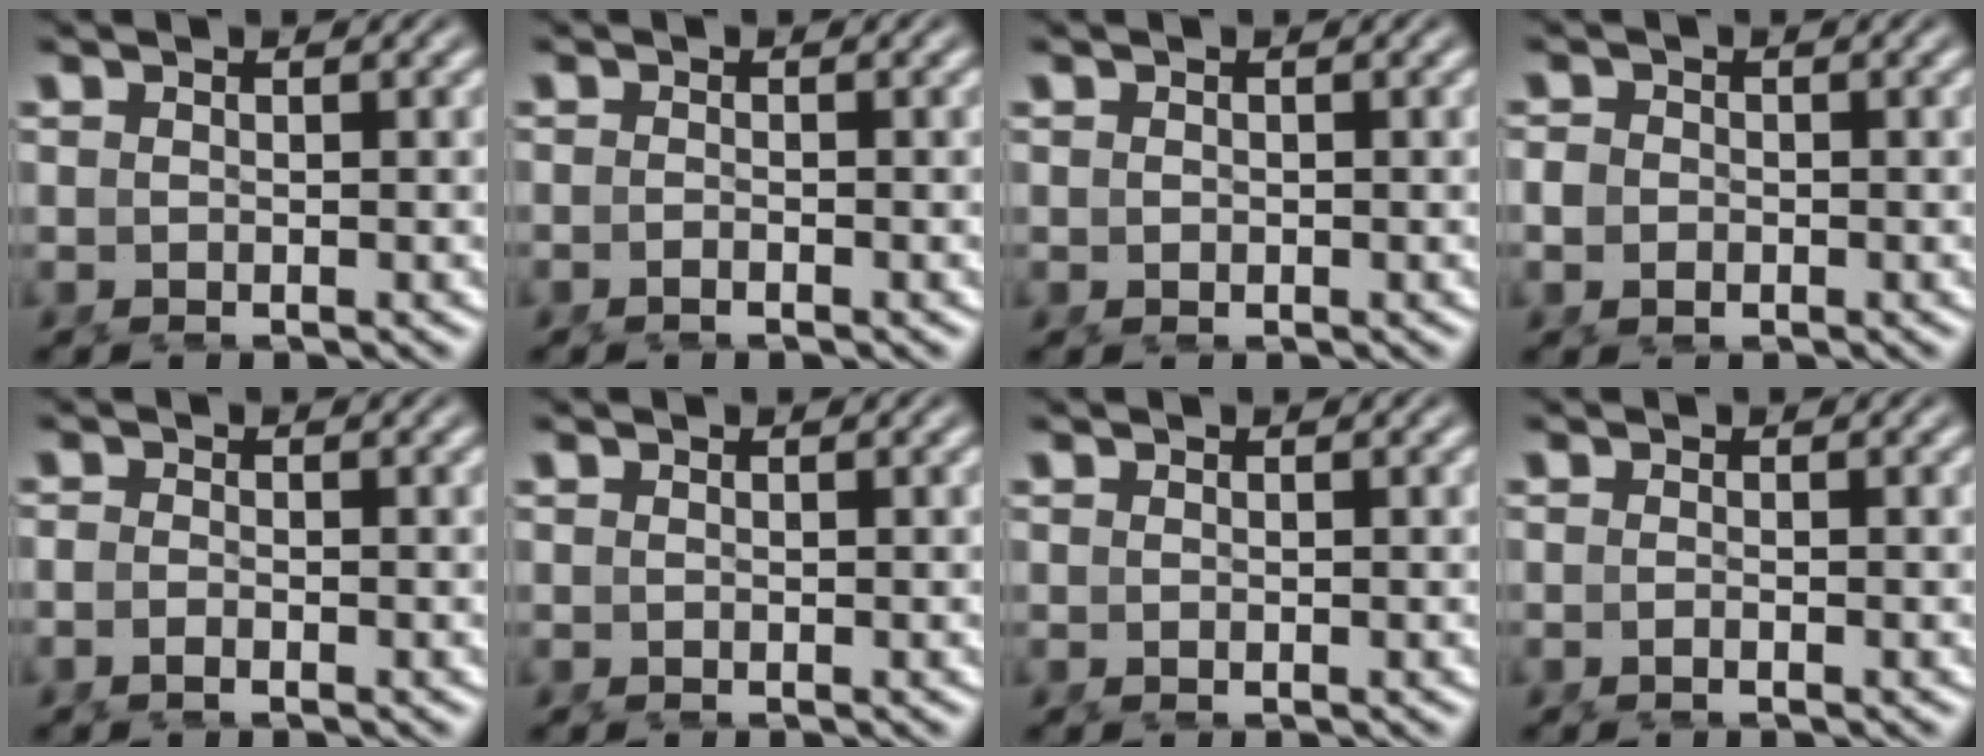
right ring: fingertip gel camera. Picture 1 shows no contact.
{"total": 1.0, "force": [-0.9, -0.3, 0.3], "torque": [-0.005, -0.003, -0.017]}
{"total": 0.0}
{"total": 1.4, "force": [-0.6, 1.1, 0.7], "torque": [-0.018, -0.013, -0.006]}
{"total": 1.2, "force": [-1.0, 0.2, 0.6], "torque": [-0.014, -0.007, -0.018]}
{"total": 0.0}
{"total": 0.0}
{"total": 0.8, "force": [-0.6, -0.2, 0.4], "torque": [-0.006, -0.002, -0.012]}